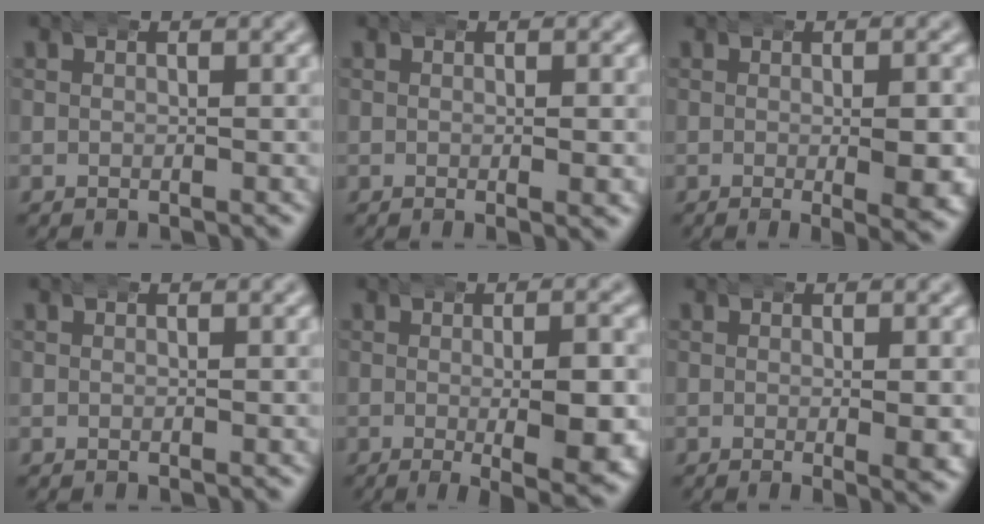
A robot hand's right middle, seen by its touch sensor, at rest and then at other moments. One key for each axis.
{"total": 1.2, "fx": 0.1, "fy": 0.1, "fz": 1.2, "tx": -0.018, "ty": 0.002, "tz": -0.001}
{"total": 4.9, "fx": -1.1, "fy": 1.2, "fz": 4.6, "tx": -0.062, "ty": -0.003, "tz": -0.019}
{"total": 0.0}
{"total": 7.9, "fx": -2.2, "fy": 2.4, "fz": 7.2, "tx": -0.095, "ty": -0.010, "tz": -0.029}
{"total": 2.4, "fx": -0.2, "fy": 0.3, "fz": 2.4, "tx": -0.032, "ty": 0.000, "tz": -0.006}